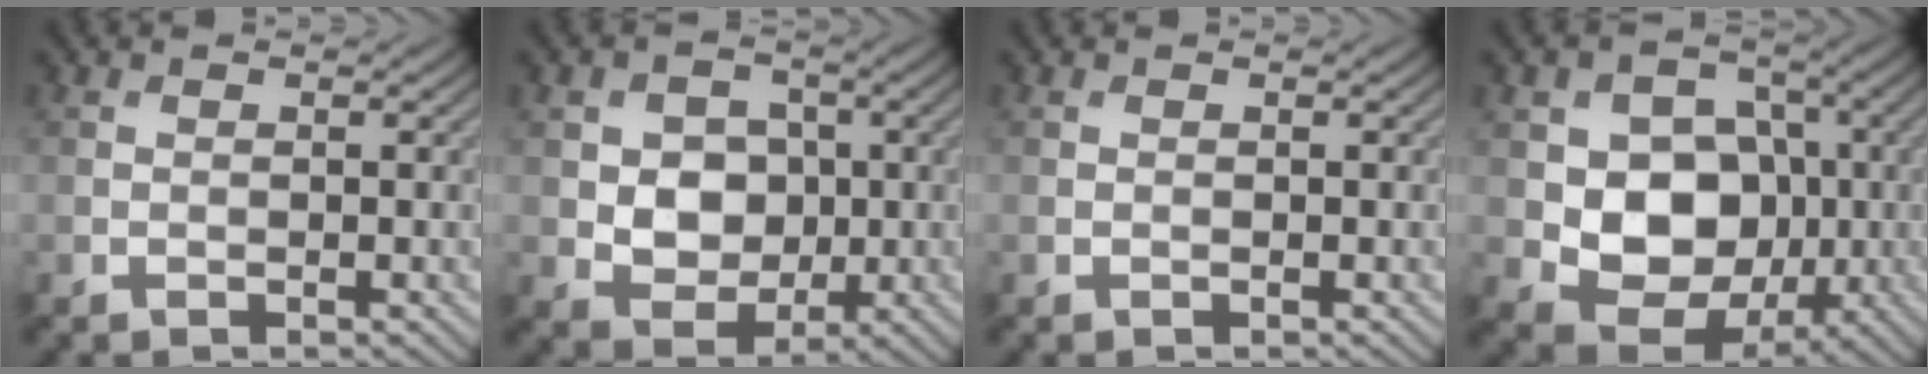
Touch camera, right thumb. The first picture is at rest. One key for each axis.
{"total": 5.9, "fx": 0.2, "fy": 5.1, "fz": 3.0, "tx": -0.067, "ty": -0.001, "tz": -0.005}
{"total": 0.0}
{"total": 9.6, "fx": -0.6, "fy": 7.8, "fz": 5.6, "tx": -0.114, "ty": -0.017, "tz": -0.017}